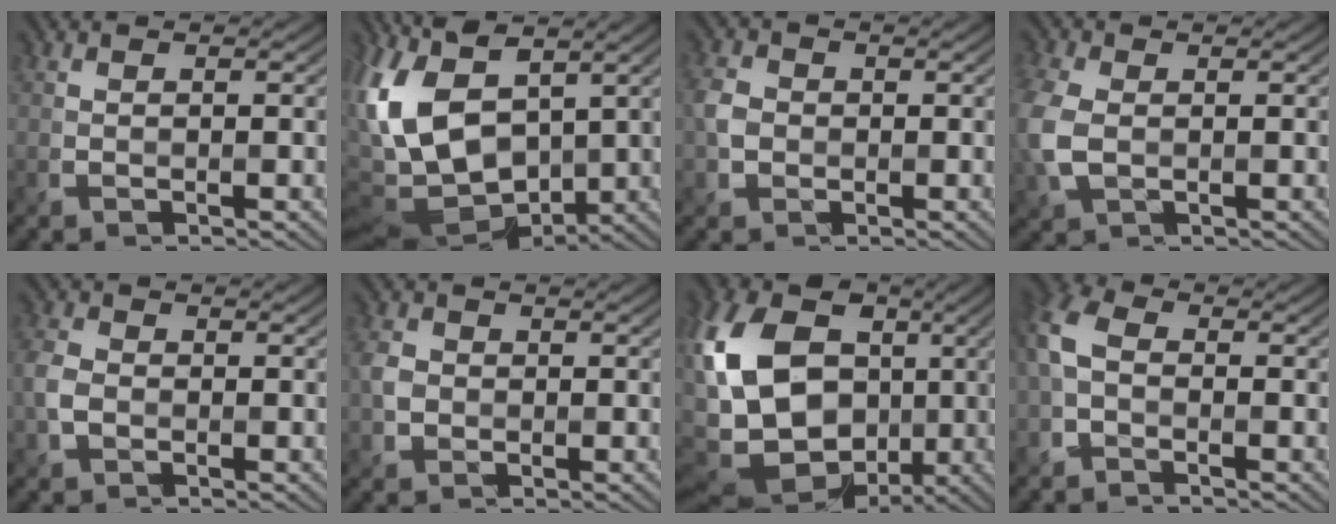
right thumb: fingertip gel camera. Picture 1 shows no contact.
{"total": 15.9, "force": [2.0, 9.4, 12.7], "torque": [-0.299, 0.007, 0.027]}
{"total": 2.8, "force": [-0.4, 2.5, 1.2], "torque": [-0.031, 0.002, -0.017]}
{"total": 6.1, "force": [-0.6, 4.2, 4.3], "torque": [-0.143, -0.005, -0.016]}
{"total": 3.4, "force": [-1.0, 2.6, 2.0], "torque": [-0.056, -0.002, -0.029]}
{"total": 2.5, "force": [-0.4, 2.2, 1.1], "torque": [-0.028, 0.001, -0.015]}
{"total": 19.7, "force": [-1.0, 14.5, 13.3], "torque": [-0.303, 0.005, -0.002]}
{"total": 4.6, "force": [-1.0, 3.1, 3.3], "torque": [-0.087, 0.008, -0.037]}